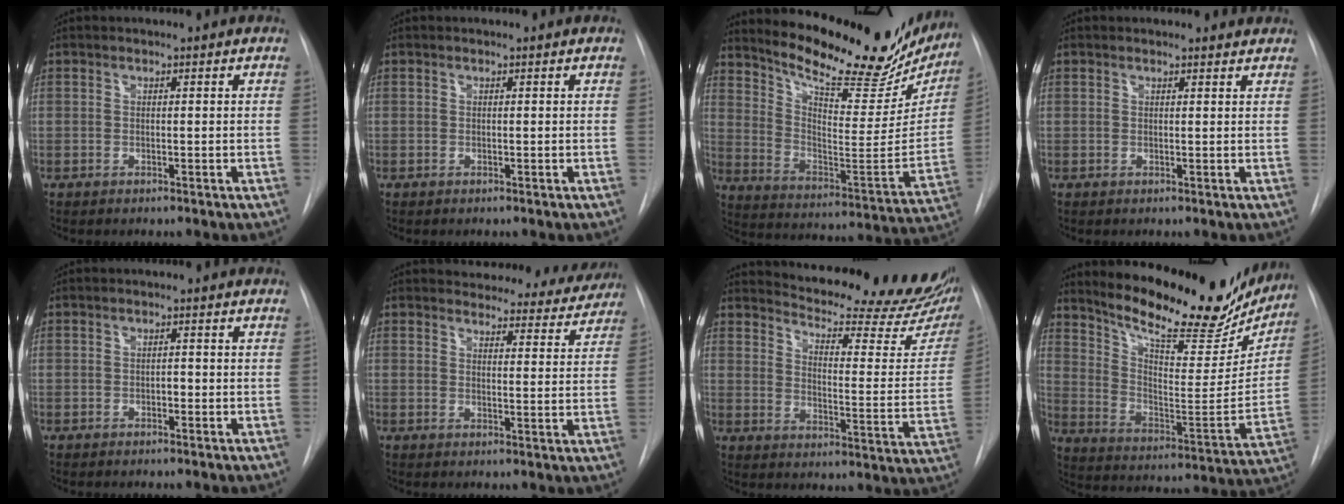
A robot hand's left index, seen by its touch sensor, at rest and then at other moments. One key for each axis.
{"total": 0.0}
{"total": 25.6, "fx": 21.6, "fy": 7.5, "fz": 11.3, "tx": -0.175, "ty": -0.053, "tz": 0.291}
{"total": 2.1, "fx": 2.1, "fy": 0.5, "fz": 0.0, "tx": -0.007, "ty": -0.003, "tz": 0.013}
{"total": 1.0, "fx": -0.8, "fy": 0.4, "fz": 0.5, "tx": -0.006, "ty": -0.003, "tz": -0.014}
{"total": 16.7, "fx": 15.9, "fy": 4.4, "fz": 2.7, "tx": -0.014, "ty": -0.028, "tz": 0.176}
{"total": 25.6, "fx": 22.7, "fy": 4.0, "fz": 11.1, "tx": -0.161, "ty": -0.100, "tz": 0.272}
{"total": 24.1, "fx": 20.4, "fy": 6.7, "fz": 11.0, "tx": -0.169, "ty": -0.043, "tz": 0.284}